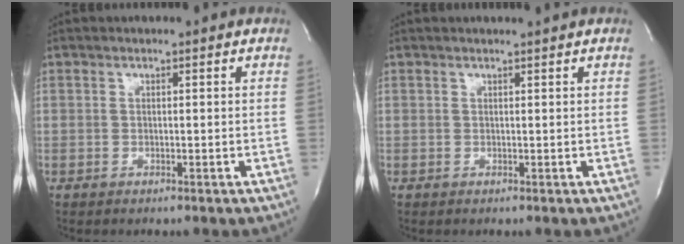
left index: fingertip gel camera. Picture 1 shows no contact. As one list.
[{"total": 0.9, "force": [0.8, -0.3, 0.1], "torque": [-0.006, -0.004, 0.015]}]